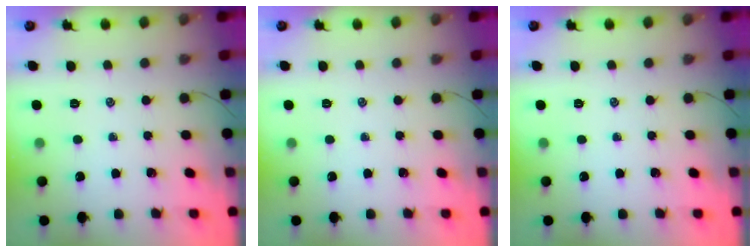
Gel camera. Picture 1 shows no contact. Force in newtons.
{"total": 0.0}
{"total": 0.0}